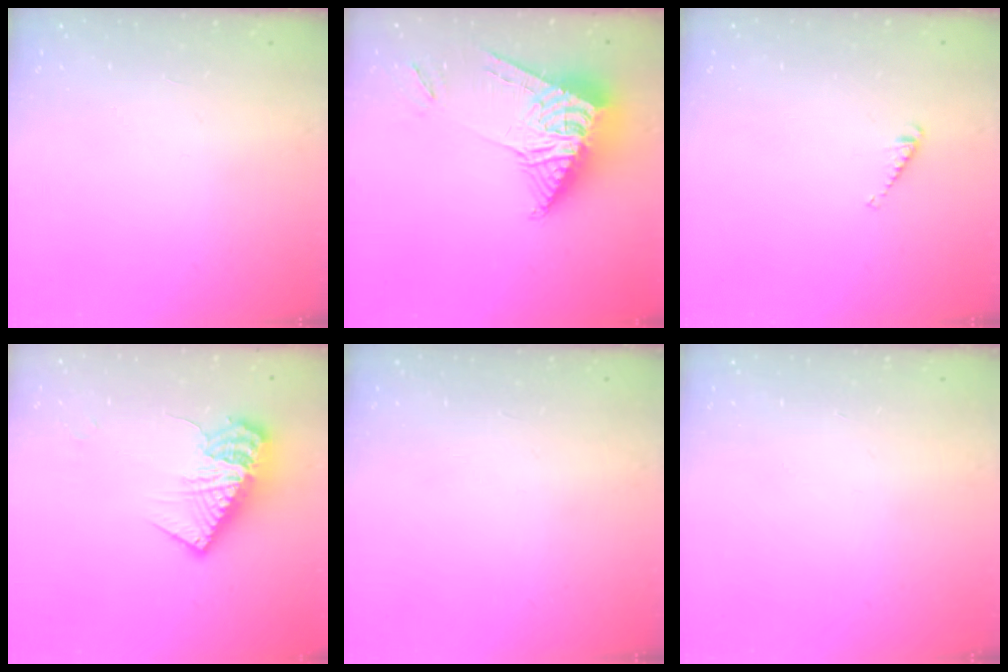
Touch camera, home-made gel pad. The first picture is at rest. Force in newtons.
{"total": 12.2, "press": 12.1, "slide": 1.9}
{"total": 3.1, "press": 3.1, "slide": 0.4}
{"total": 13.7, "press": 13.7, "slide": 1.4}
{"total": 0.0}
{"total": 0.0}